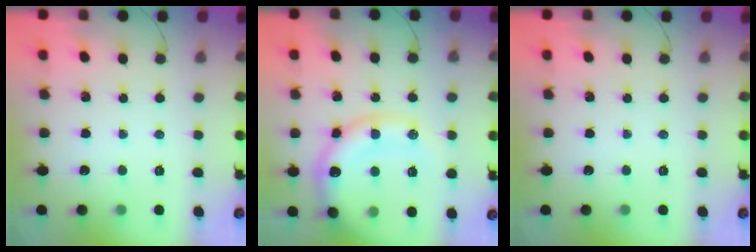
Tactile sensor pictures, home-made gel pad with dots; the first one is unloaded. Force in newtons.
{"total": 17.6, "press": 17.3, "slide": 3.2}
{"total": 0.0}